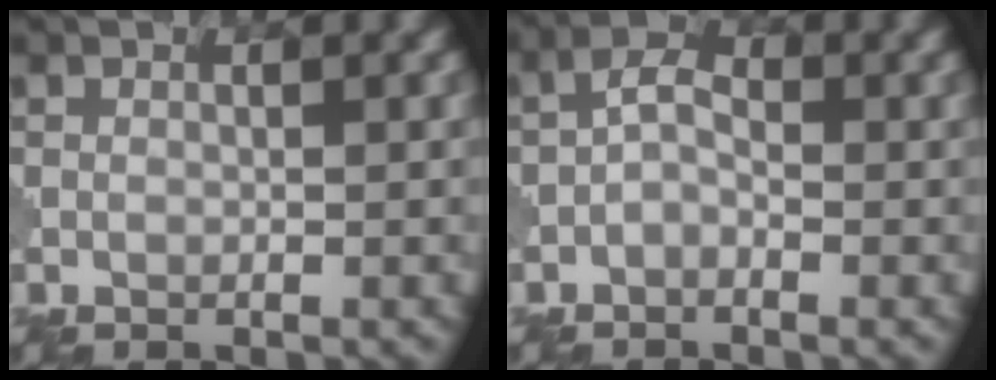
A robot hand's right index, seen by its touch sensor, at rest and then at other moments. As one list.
[{"total": 2.1, "force": [-0.7, 1.1, 1.6], "torque": [-0.030, 0.011, -0.022]}]